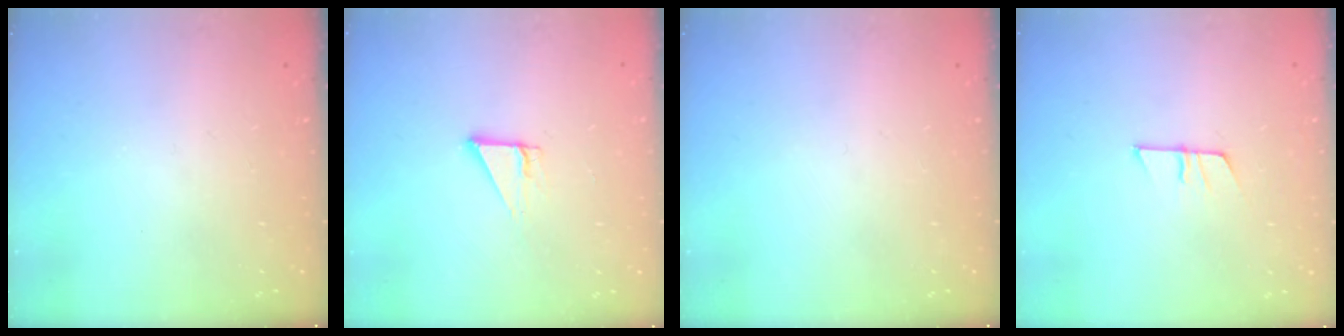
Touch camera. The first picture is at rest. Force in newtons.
{"total": 3.1, "press": 3.1, "slide": 0.2}
{"total": 0.0}
{"total": 7.1, "press": 7.1, "slide": 0.6}